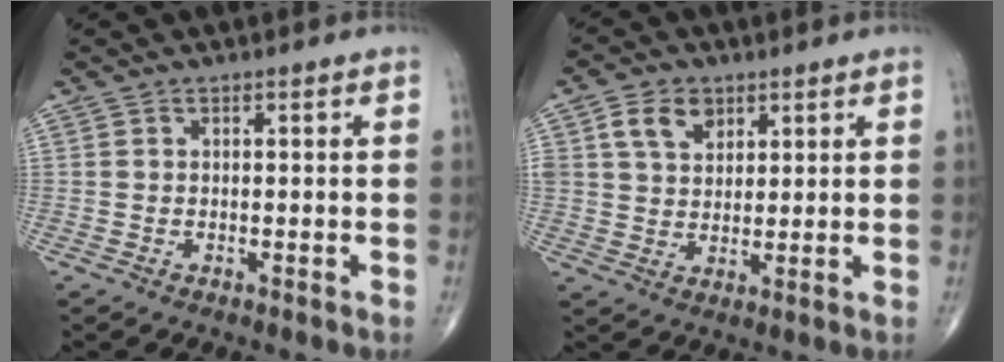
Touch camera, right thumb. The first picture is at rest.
{"total": 6.7, "force": [3.1, 4.8, 3.6], "torque": [-0.046, -0.010, 0.056]}